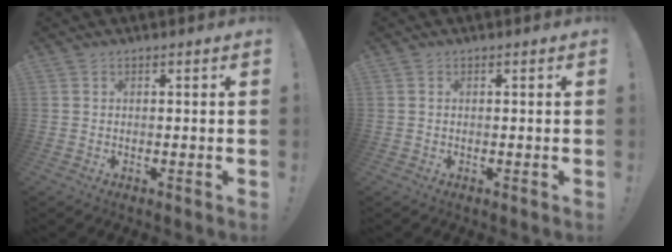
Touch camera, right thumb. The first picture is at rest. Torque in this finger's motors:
{"motor_torque": [0.42, -0.19, 0.12, -0.21, -0.08]}